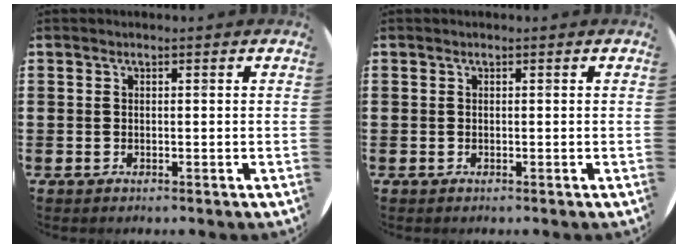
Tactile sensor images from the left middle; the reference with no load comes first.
{"total": 0.0}